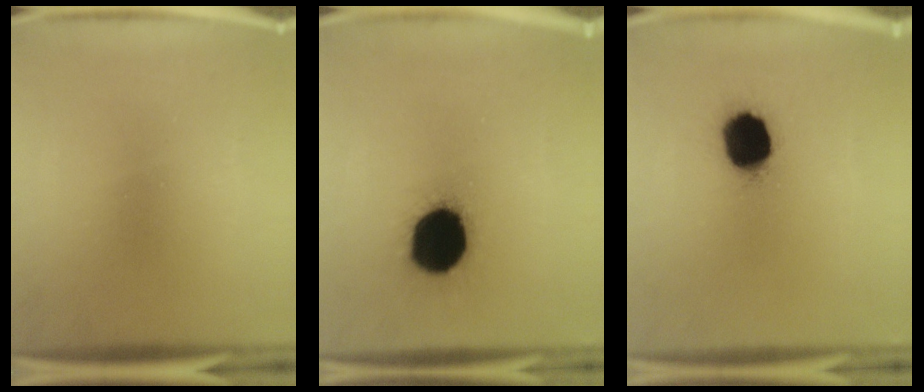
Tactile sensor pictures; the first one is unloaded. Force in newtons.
{"total": 19.7}
{"total": 13.3}